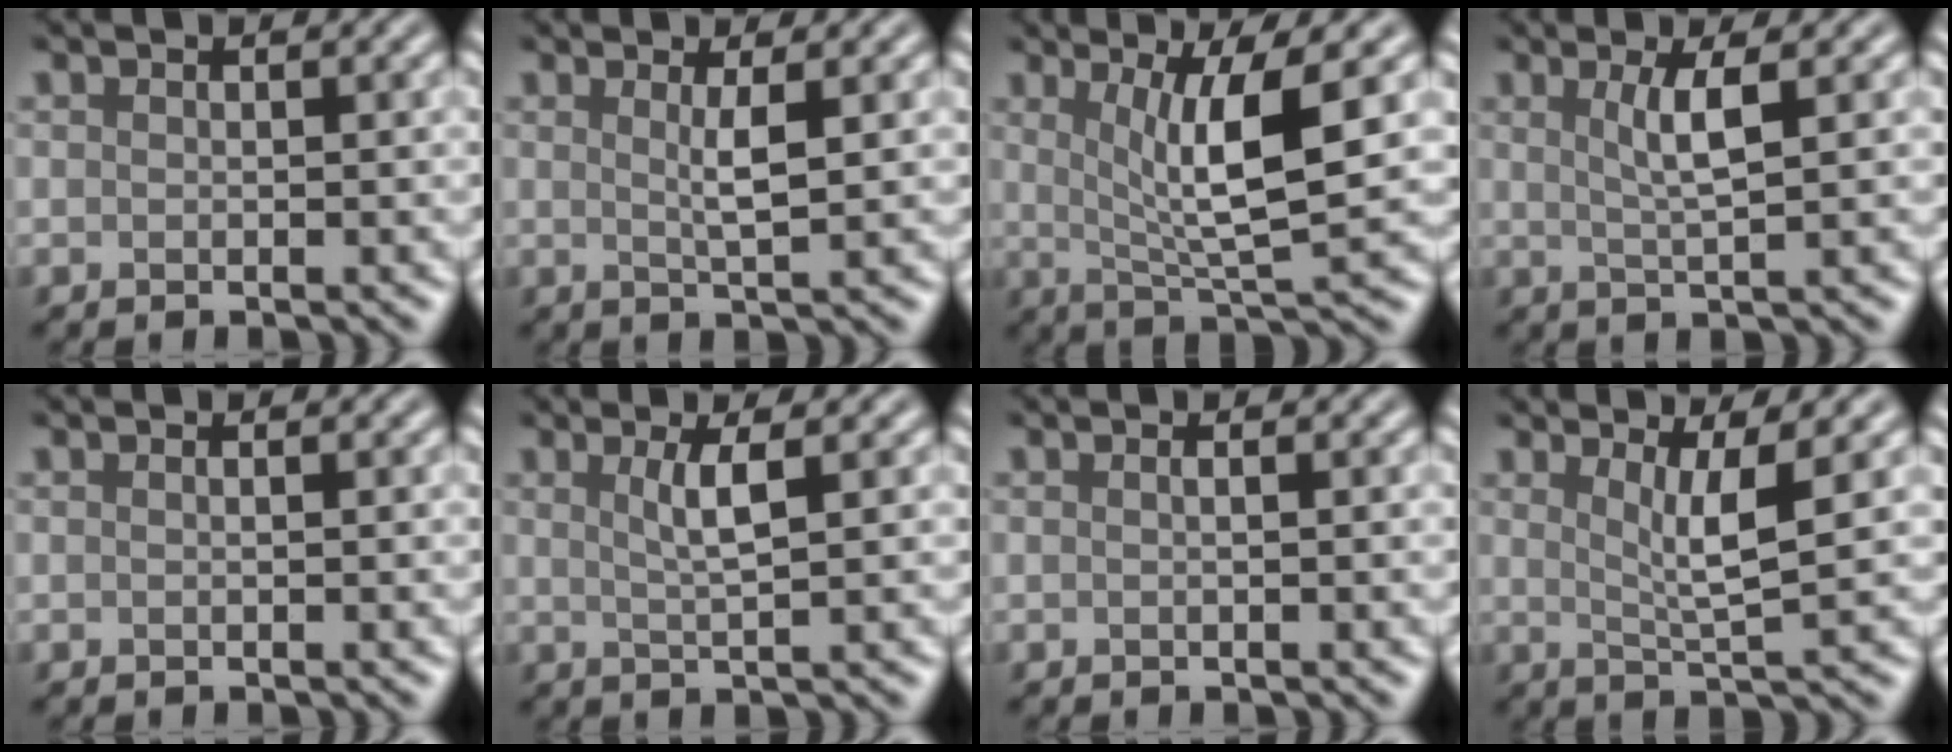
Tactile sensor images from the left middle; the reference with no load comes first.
{"total": 2.3, "force": [0.7, 0.5, 2.2], "torque": [-0.036, -0.003, 0.008]}
{"total": 6.5, "force": [1.4, 1.3, 6.2], "torque": [-0.102, -0.006, 0.028]}
{"total": 3.1, "force": [0.9, 0.6, 2.9], "torque": [-0.049, -0.001, 0.016]}
{"total": 0.6, "force": [0.1, 0.2, 0.6], "torque": [-0.007, 0.000, -0.004]}
{"total": 2.7, "force": [0.8, 0.6, 2.5], "torque": [-0.043, -0.002, 0.013]}
{"total": 0.9, "force": [0.2, 0.4, 0.9], "torque": [-0.009, -0.002, -0.006]}
{"total": 3.9, "force": [1.3, 0.7, 3.6], "torque": [-0.060, -0.006, 0.025]}